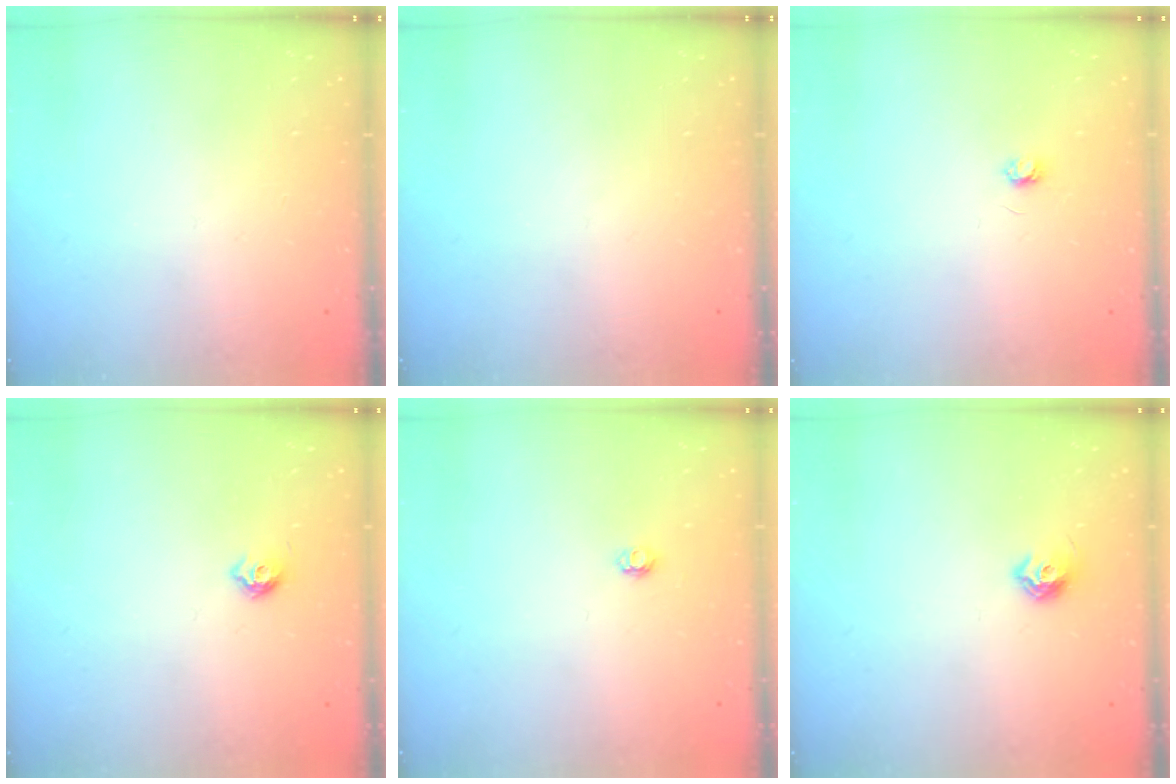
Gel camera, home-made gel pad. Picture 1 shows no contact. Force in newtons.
{"total": 0.0}
{"total": 2.9, "press": 2.9, "slide": 0.3}
{"total": 5.6, "press": 5.5, "slide": 1.0}
{"total": 2.9, "press": 2.9, "slide": 0.4}
{"total": 6.8, "press": 6.7, "slide": 1.1}